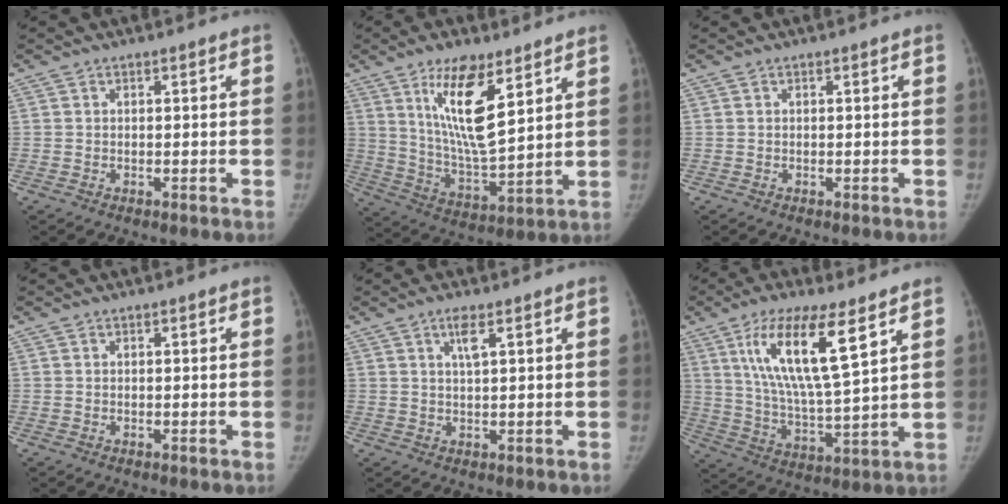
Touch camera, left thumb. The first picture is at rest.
{"total": 14.7, "force": [7.4, 4.8, 11.8], "torque": [-0.193, -0.049, 0.144]}
{"total": 0.0}
{"total": 0.0}
{"total": 3.0, "force": [1.3, 0.7, 2.6], "torque": [-0.049, -0.003, 0.026]}
{"total": 15.7, "force": [7.4, 3.4, 13.4], "torque": [-0.252, -0.038, 0.139]}